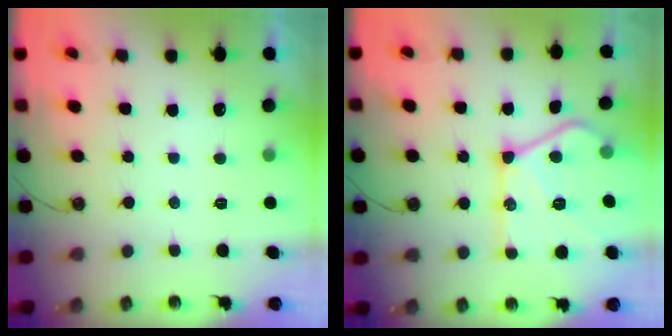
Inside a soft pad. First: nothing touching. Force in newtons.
{"total": 19.1, "press": 19.1, "slide": 1.0}